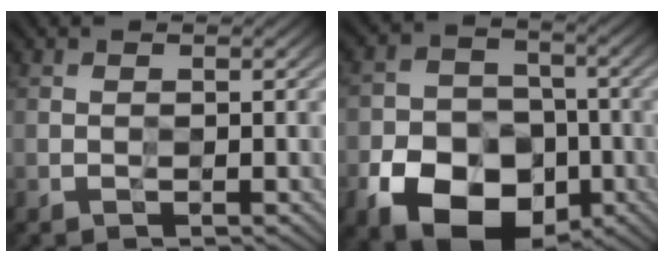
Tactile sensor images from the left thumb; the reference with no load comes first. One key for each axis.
{"total": 13.2, "fx": -6.0, "fy": 9.0, "fz": 7.5, "tx": -0.147, "ty": -0.036, "tz": -0.110}